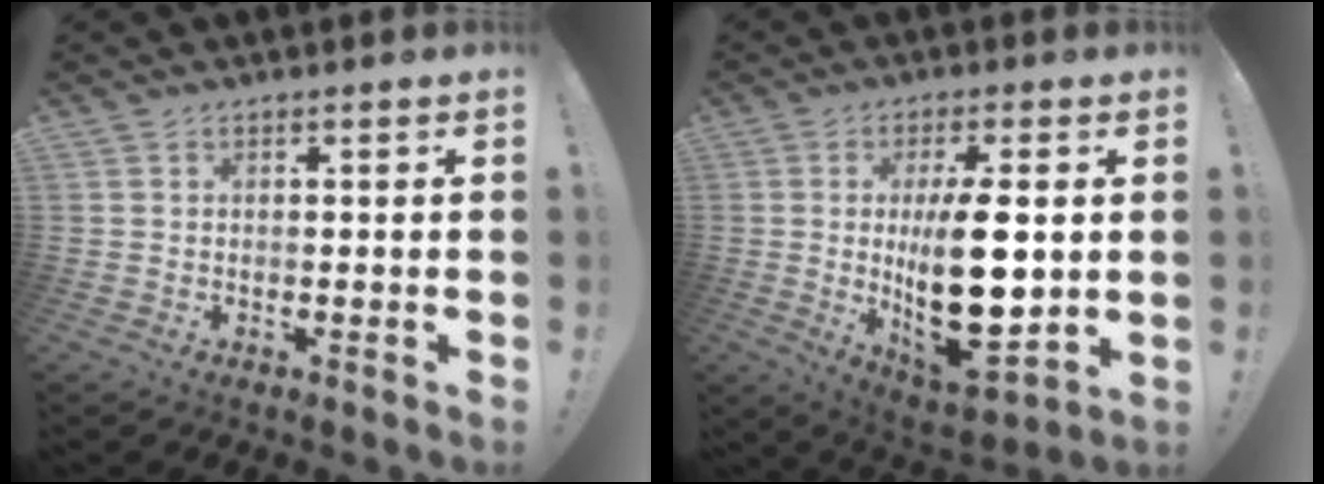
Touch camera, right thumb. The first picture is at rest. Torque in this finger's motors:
{"motor_torque": [2.16, 2.85, 1.94, 0.00, 0.31]}